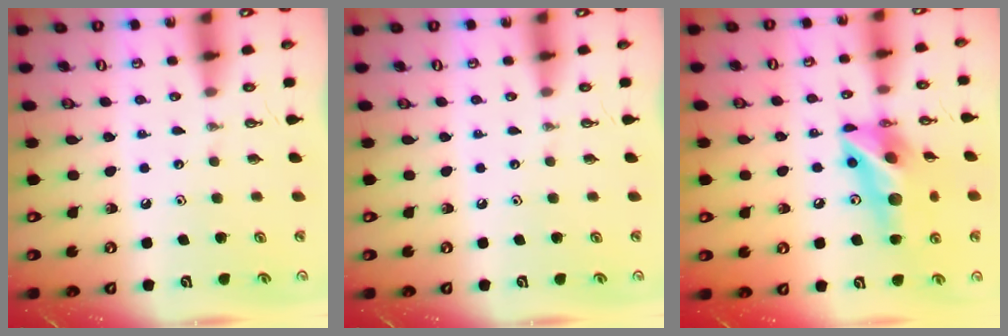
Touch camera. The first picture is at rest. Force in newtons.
{"total": 0.0}
{"total": 15.0, "press": 14.7, "slide": 2.6}